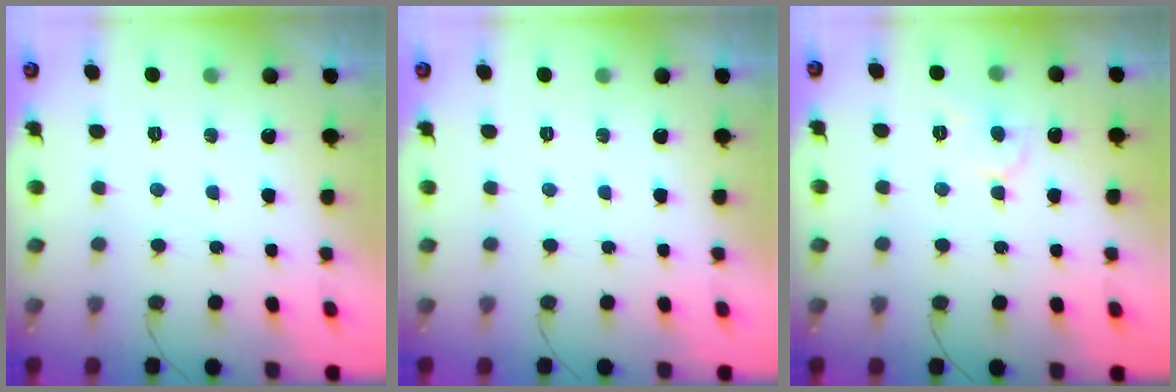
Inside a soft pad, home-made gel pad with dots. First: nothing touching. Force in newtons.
{"total": 0.0}
{"total": 5.1, "press": 5.0, "slide": 0.7}